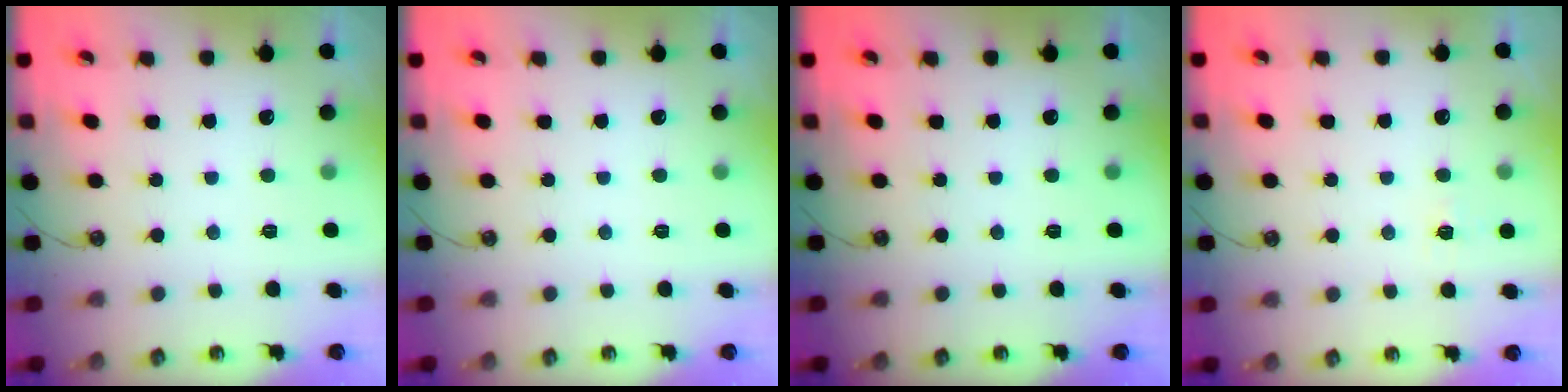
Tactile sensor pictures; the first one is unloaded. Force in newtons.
{"total": 0.0}
{"total": 0.0}
{"total": 4.6, "press": 4.6, "slide": 0.5}